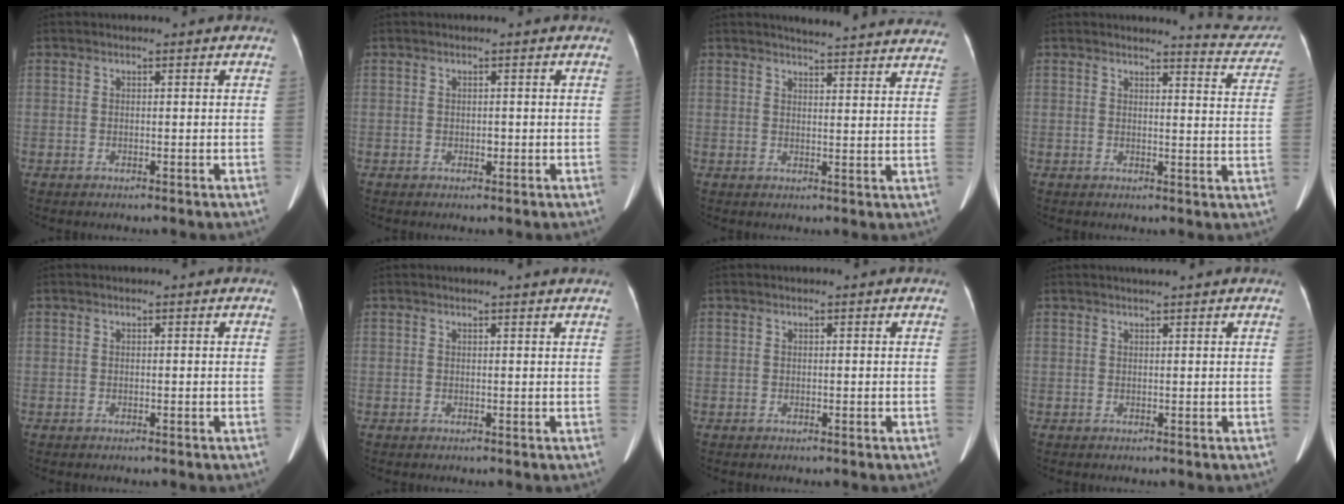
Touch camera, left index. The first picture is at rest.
{"total": 0.7, "force": [-0.2, 0.5, 0.4], "torque": [-0.009, 0.000, -0.003]}
{"total": 19.7, "force": [18.8, 1.6, 5.6], "torque": [-0.063, -0.038, 0.210]}
{"total": 6.7, "force": [6.7, 0.3, 0.0], "torque": [0.002, -0.039, 0.059]}
{"total": 0.0}
{"total": 1.8, "force": [1.7, -0.4, 0.5], "torque": [-0.019, -0.001, 0.019]}
{"total": 0.0}
{"total": 1.8, "force": [1.5, -0.2, 0.9], "torque": [-0.011, 0.014, 0.027]}